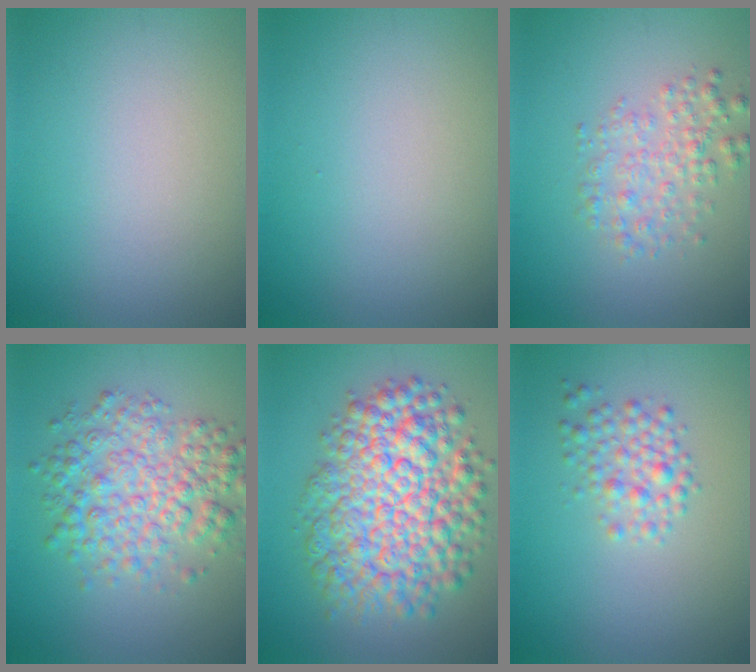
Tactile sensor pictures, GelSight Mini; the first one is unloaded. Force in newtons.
{"total": 0.0}
{"total": 2.9, "press": 2.9, "slide": 0.1}
{"total": 5.9, "press": 5.9, "slide": 0.0}
{"total": 10.2, "press": 10.2, "slide": 0.3}
{"total": 2.6, "press": 2.6, "slide": 0.1}